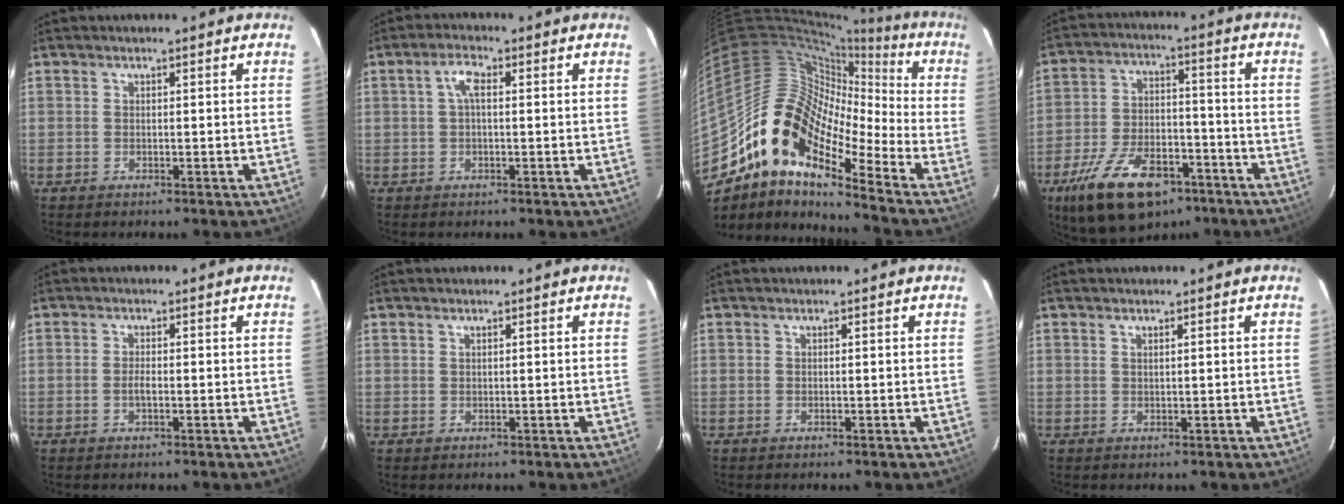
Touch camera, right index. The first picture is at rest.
{"total": 3.1, "force": [0.5, 1.1, 2.8], "torque": [-0.059, 0.011, 0.008]}
{"total": 15.9, "force": [-9.8, 7.0, 10.5], "torque": [-0.168, 0.006, -0.205]}
{"total": 18.7, "force": [-11.7, 9.1, 11.3], "torque": [-0.226, -0.011, -0.187]}
{"total": 1.6, "force": [-0.4, 0.3, 1.5], "torque": [-0.030, 0.000, -0.010]}
{"total": 0.6, "force": [0.3, 0.5, 0.0], "torque": [0.000, 0.002, 0.005]}
{"total": 0.0}
{"total": 0.6, "force": [0.4, -0.1, 0.4], "torque": [-0.008, 0.000, 0.006]}